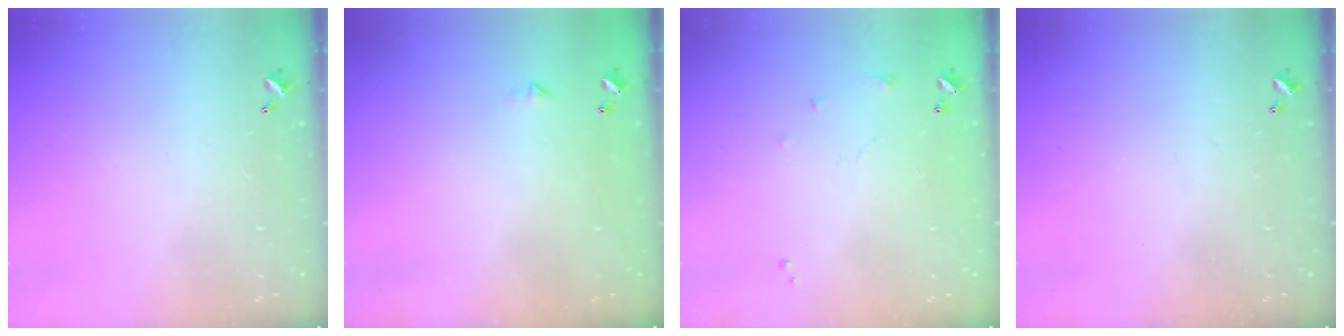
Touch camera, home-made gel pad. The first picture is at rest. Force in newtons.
{"total": 2.3, "press": 2.3, "slide": 0.4}
{"total": 5.9, "press": 5.9, "slide": 0.8}
{"total": 0.0}